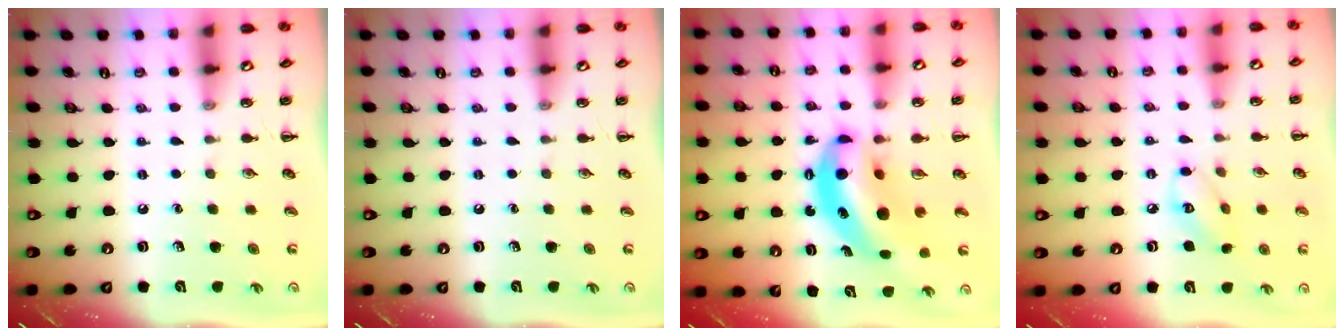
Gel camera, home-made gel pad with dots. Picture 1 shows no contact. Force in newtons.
{"total": 0.0}
{"total": 10.8, "press": 10.4, "slide": 2.7}
{"total": 6.3, "press": 6.3, "slide": 0.7}